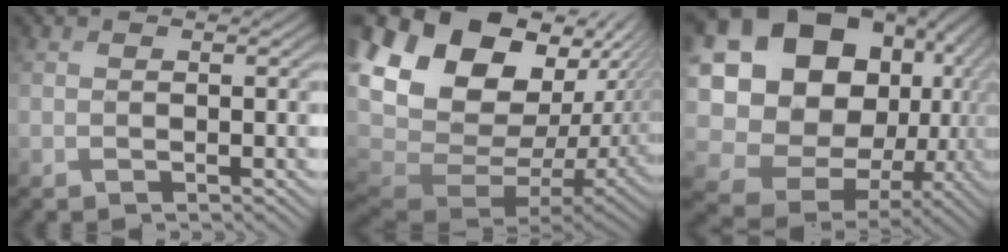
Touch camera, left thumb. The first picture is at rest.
{"total": 18.3, "force": [4.1, 13.6, 11.5], "torque": [-0.272, 0.001, 0.120]}
{"total": 20.9, "force": [1.3, 17.6, 11.2], "torque": [-0.259, -0.025, 0.048]}